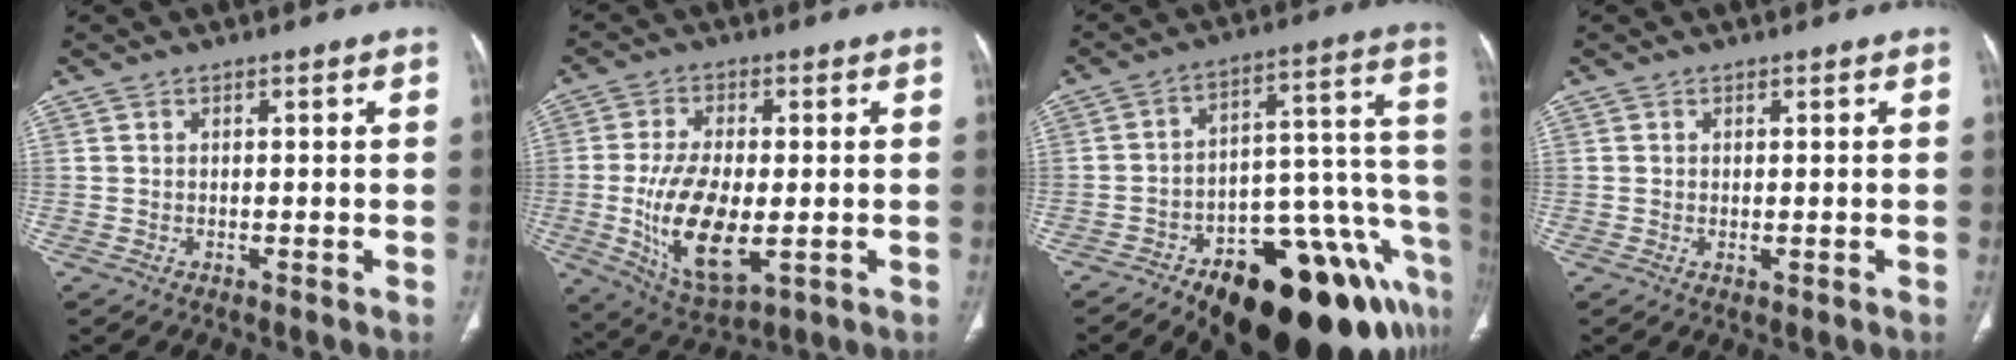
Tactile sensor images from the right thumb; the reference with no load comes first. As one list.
[{"total": 14.7, "force": [-2.4, 6.7, 12.9], "torque": [-0.241, -0.014, -0.029]}, {"total": 30.1, "force": [-15.5, 12.4, 22.7], "torque": [-0.207, 0.085, -0.214]}, {"total": 1.0, "force": [-0.2, 0.3, 0.9], "torque": [-0.018, -0.005, -0.001]}]